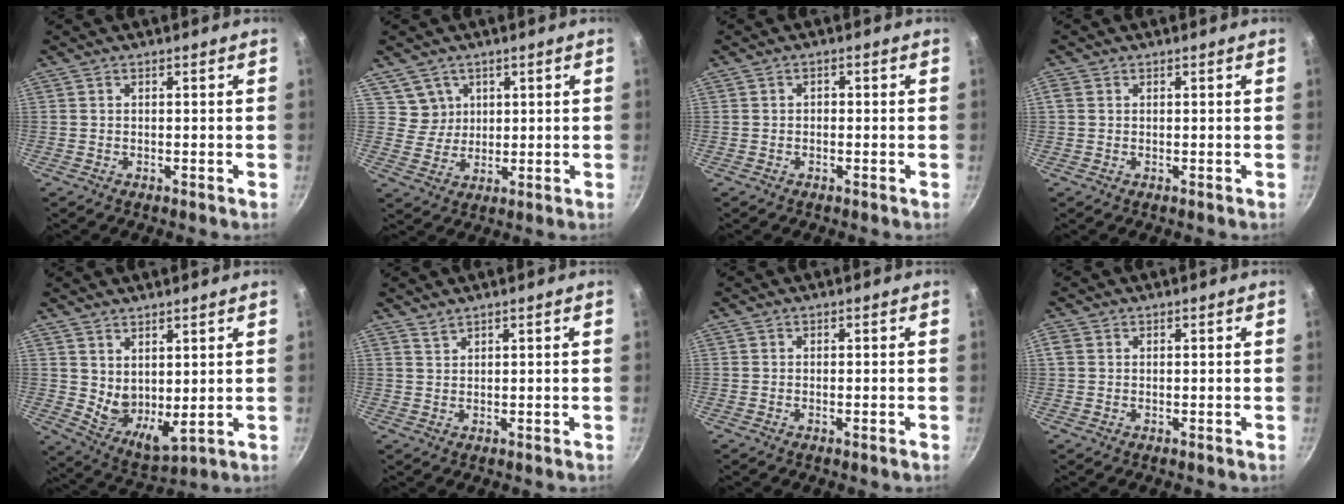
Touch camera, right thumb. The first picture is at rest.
{"total": 4.8, "force": [2.3, 4.2, 0.5], "torque": [0.016, -0.005, 0.046]}
{"total": 0.8, "force": [-0.3, 0.6, 0.4], "torque": [-0.005, 0.003, -0.005]}
{"total": 1.4, "force": [0.3, 1.2, 0.7], "torque": [-0.014, 0.000, 0.004]}
{"total": 7.9, "force": [3.8, 4.0, 5.7], "torque": [-0.087, -0.044, 0.079]}
{"total": 1.2, "force": [1.1, 0.1, 0.3], "torque": [-0.005, -0.007, 0.028]}
{"total": 0.6, "force": [-0.2, -0.1, 0.5], "torque": [-0.011, -0.001, -0.004]}
{"total": 1.8, "force": [0.4, 1.5, 0.8], "torque": [-0.017, 0.000, 0.007]}